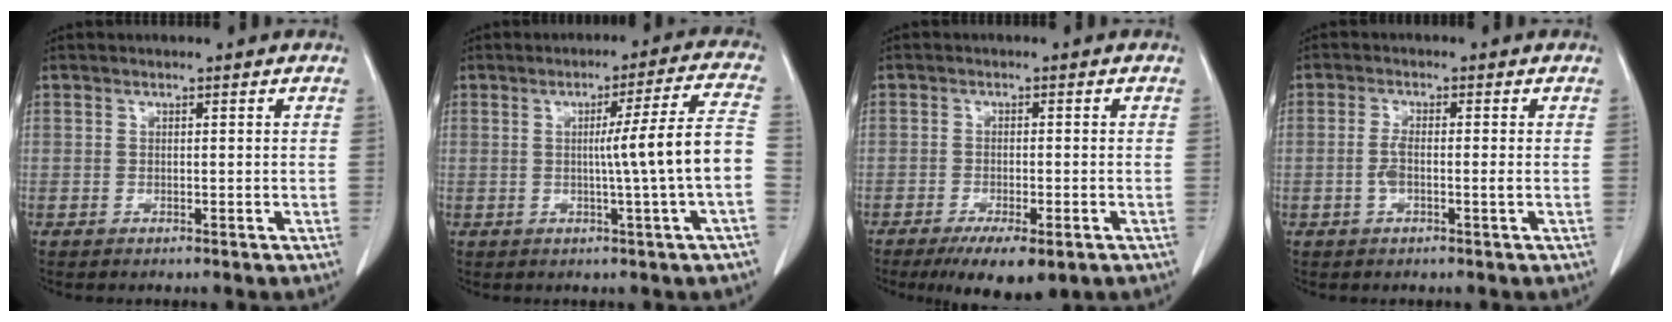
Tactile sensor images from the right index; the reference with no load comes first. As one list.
[{"total": 9.8, "force": [-1.2, -2.1, 9.5], "torque": [-0.133, 0.006, -0.014]}, {"total": 7.9, "force": [-5.0, 2.0, 5.8], "torque": [-0.084, -0.017, -0.071]}, {"total": 2.7, "force": [-0.6, 0.4, 2.6], "torque": [-0.055, 0.002, -0.012]}]